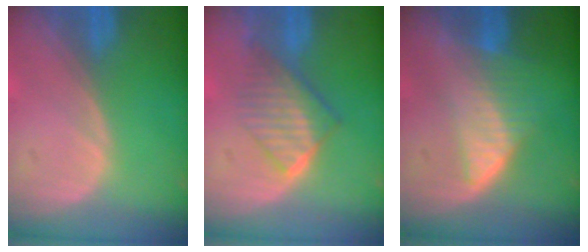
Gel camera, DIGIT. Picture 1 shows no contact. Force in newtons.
{"total": 6.4, "press": 5.8, "slide": 2.8}
{"total": 6.7, "press": 5.9, "slide": 3.2}